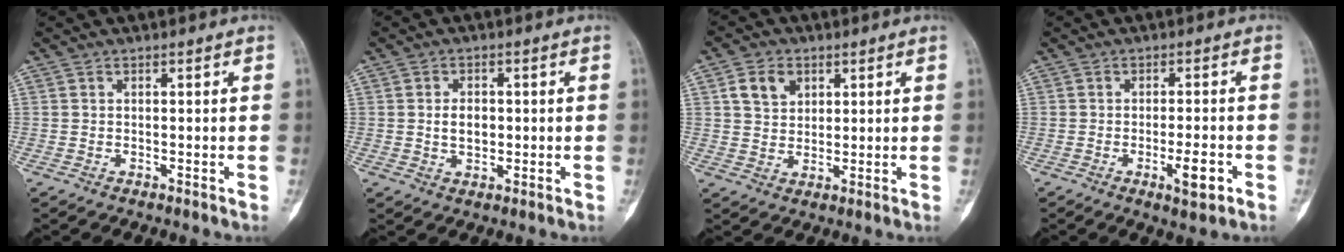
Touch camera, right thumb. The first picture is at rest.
{"total": 3.8, "force": [0.1, 2.7, 2.8], "torque": [-0.033, 0.001, 0.002]}
{"total": 6.1, "force": [2.5, 4.6, 3.1], "torque": [-0.036, -0.008, 0.047]}
{"total": 5.3, "force": [-2.1, 1.4, 4.6], "torque": [-0.068, 0.002, -0.027]}